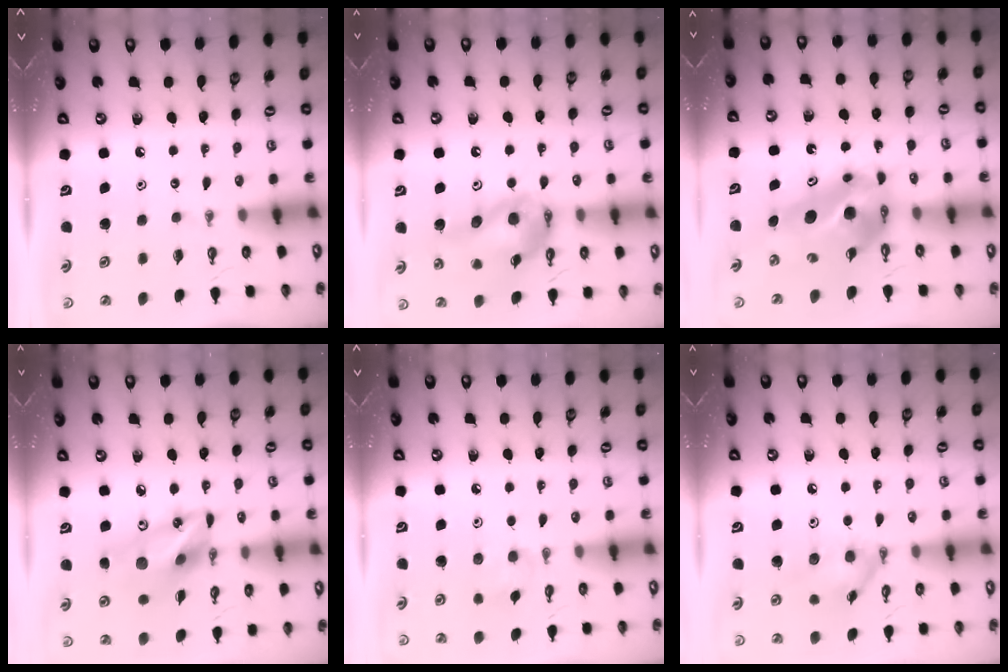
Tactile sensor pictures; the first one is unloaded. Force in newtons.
{"total": 15.6, "press": 15.4, "slide": 2.1}
{"total": 14.3, "press": 13.6, "slide": 4.4}
{"total": 16.3, "press": 15.9, "slide": 3.6}
{"total": 6.1, "press": 6.1, "slide": 1.0}
{"total": 11.3, "press": 11.3, "slide": 0.7}